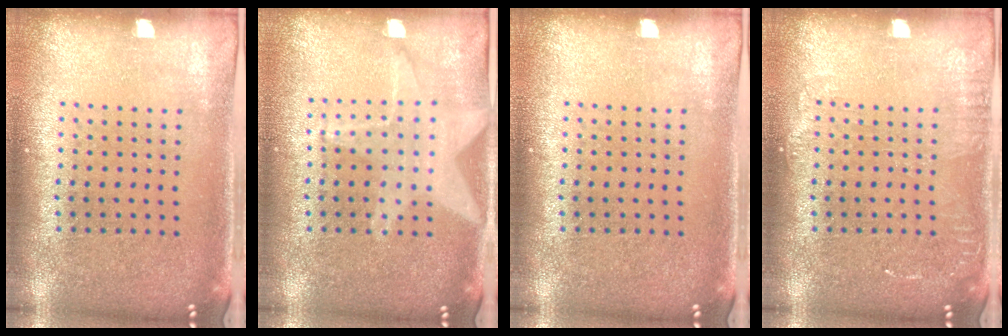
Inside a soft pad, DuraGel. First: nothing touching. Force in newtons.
{"total": 1.6, "press": 1.5, "slide": 0.6}
{"total": 0.0}
{"total": 1.3, "press": 1.2, "slide": 0.2}